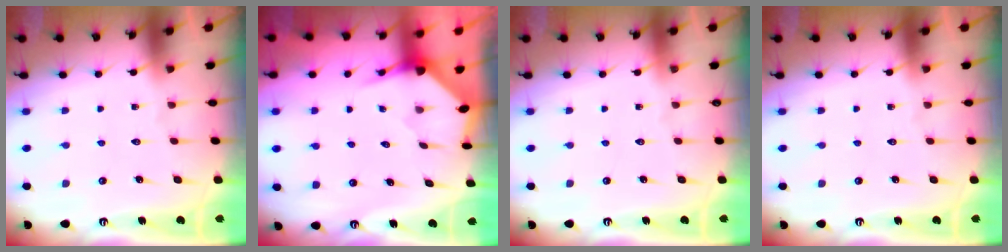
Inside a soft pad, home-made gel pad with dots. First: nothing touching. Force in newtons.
{"total": 3.3, "press": 3.3, "slide": 0.3}
{"total": 0.0}
{"total": 0.0}